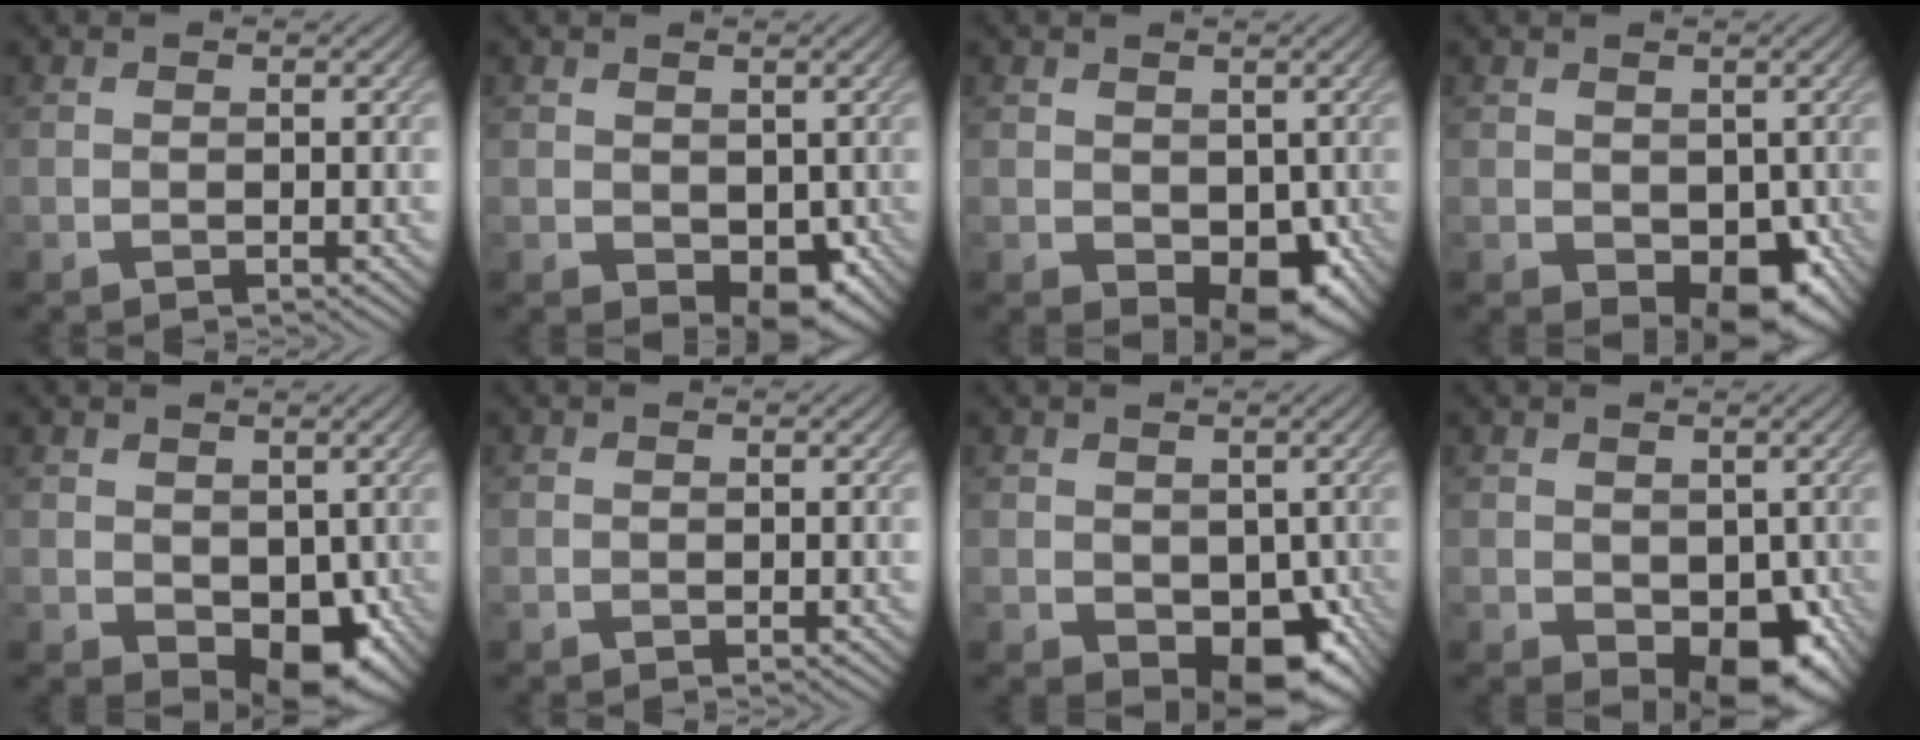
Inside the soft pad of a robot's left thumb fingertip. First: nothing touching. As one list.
[{"total": 4.5, "force": [-0.6, 3.1, 3.3], "torque": [-0.056, -0.021, -0.001]}, {"total": 6.3, "force": [-1.1, 4.2, 4.5], "torque": [-0.076, -0.026, -0.007]}, {"total": 6.2, "force": [-1.4, 4.1, 4.4], "torque": [-0.072, -0.026, -0.011]}, {"total": 6.9, "force": [-0.8, 4.7, 4.9], "torque": [-0.085, -0.026, -0.003]}, {"total": 0.0}, {"total": 7.4, "force": [-1.9, 5.1, 5.1], "torque": [-0.085, -0.027, -0.019]}, {"total": 7.2, "force": [-1.6, 4.8, 5.2], "torque": [-0.082, -0.027, -0.013]}]